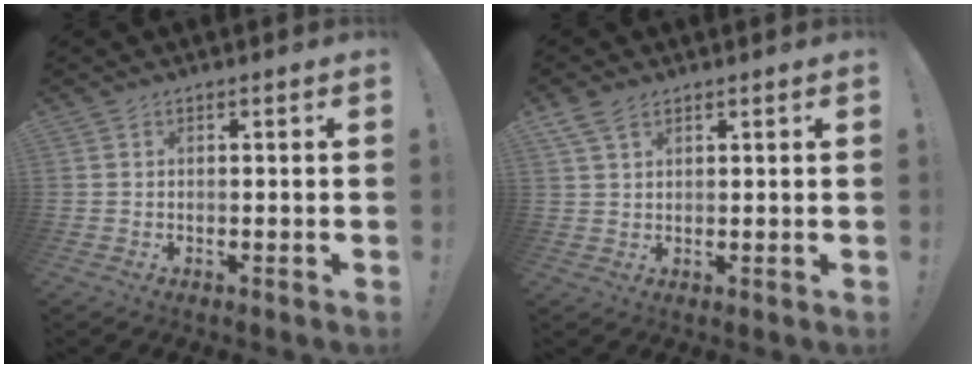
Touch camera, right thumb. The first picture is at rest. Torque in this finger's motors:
{"motor_torque": [-0.32, 0.71, 0.23, 0.12, 0.08]}